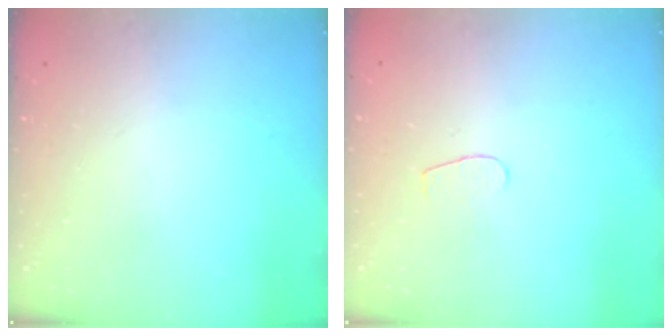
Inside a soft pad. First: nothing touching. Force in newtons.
{"total": 2.6, "press": 2.5, "slide": 0.3}